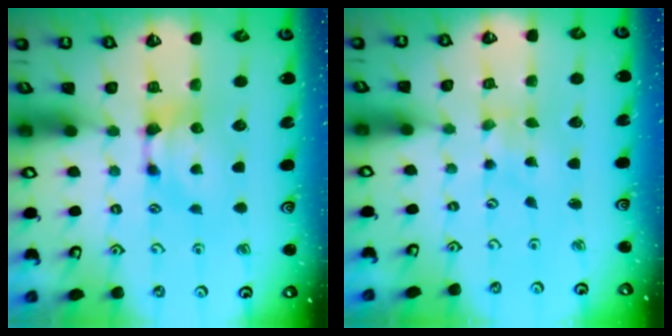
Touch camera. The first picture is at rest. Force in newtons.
{"total": 5.1, "press": 5.1, "slide": 0.4}